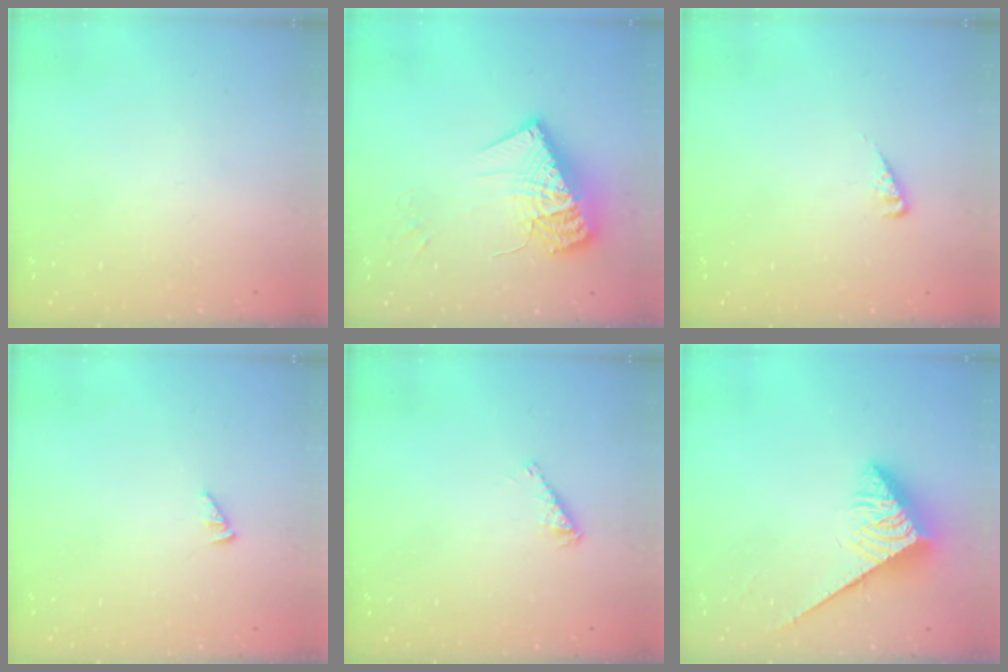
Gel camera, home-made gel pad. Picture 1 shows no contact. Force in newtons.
{"total": 18.3, "press": 18.2, "slide": 1.2}
{"total": 2.6, "press": 2.6, "slide": 0.5}
{"total": 2.1, "press": 2.1, "slide": 0.3}
{"total": 4.2, "press": 4.2, "slide": 0.5}
{"total": 3.8, "press": 3.8, "slide": 0.6}